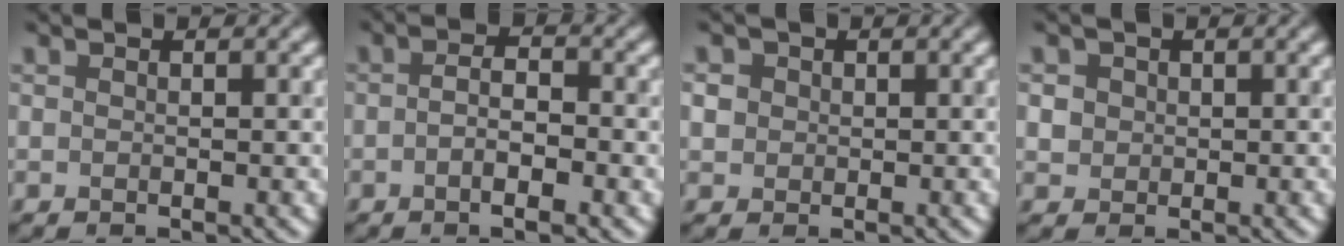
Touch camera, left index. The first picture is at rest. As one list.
[{"total": 2.9, "force": [-1.0, 0.8, 2.6], "torque": [-0.045, 0.001, -0.021]}, {"total": 2.4, "force": [0.5, 2.2, 0.9], "torque": [-0.013, 0.016, 0.004]}, {"total": 2.6, "force": [0.8, 2.3, 1.0], "torque": [-0.015, 0.012, 0.010]}]